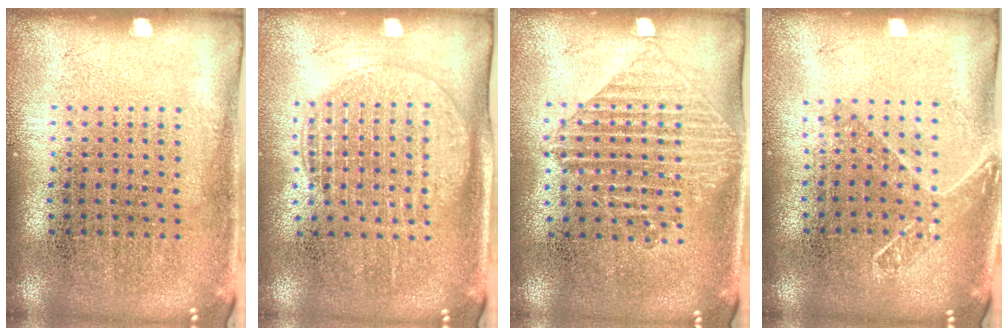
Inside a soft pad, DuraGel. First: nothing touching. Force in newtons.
{"total": 1.6, "press": 1.4, "slide": 0.8}
{"total": 1.2, "press": 1.1, "slide": 0.6}
{"total": 1.4, "press": 1.1, "slide": 0.8}